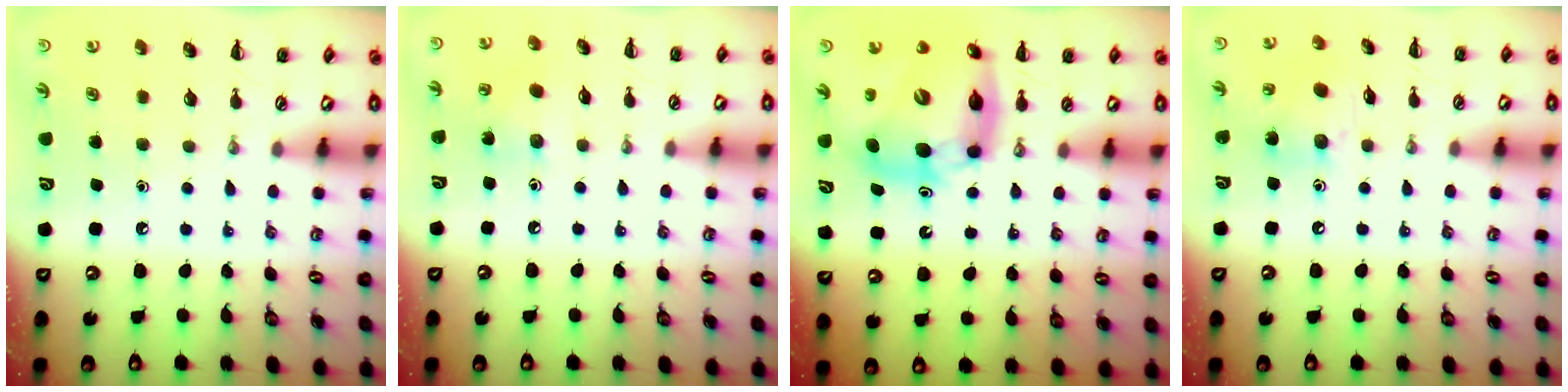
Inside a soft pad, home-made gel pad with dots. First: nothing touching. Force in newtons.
{"total": 4.3, "press": 4.2, "slide": 1.1}
{"total": 14.1, "press": 13.5, "slide": 4.2}
{"total": 10.0, "press": 10.0, "slide": 1.1}